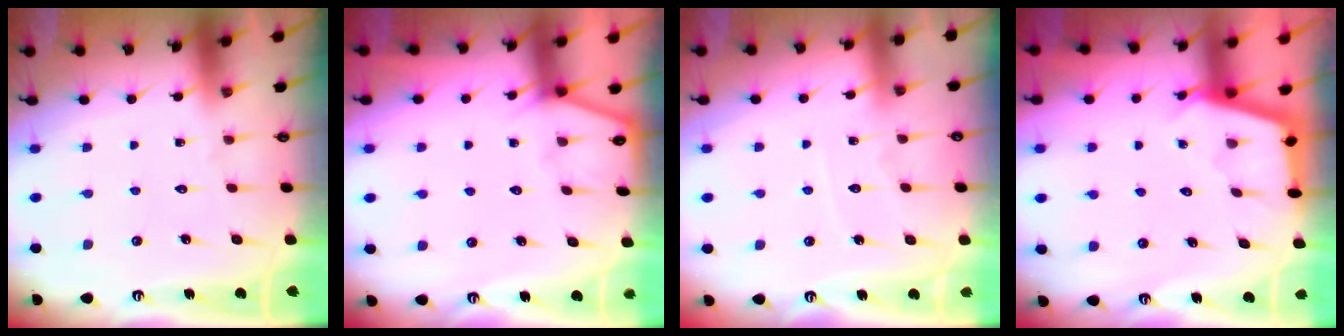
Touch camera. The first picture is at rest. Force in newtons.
{"total": 2.2, "press": 2.2, "slide": 0.3}
{"total": 5.1, "press": 5.0, "slide": 0.7}
{"total": 2.9, "press": 2.9, "slide": 0.3}